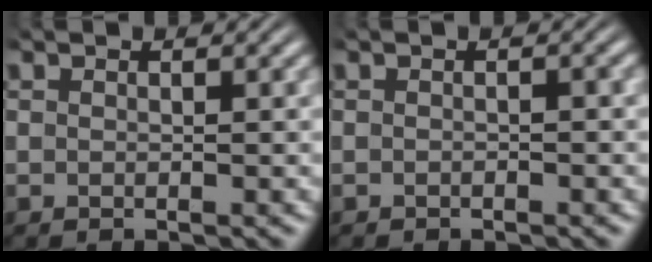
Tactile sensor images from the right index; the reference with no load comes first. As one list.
[{"total": 0.5, "force": [-0.5, -0.2, 0.2], "torque": [-0.006, -0.004, -0.007]}]